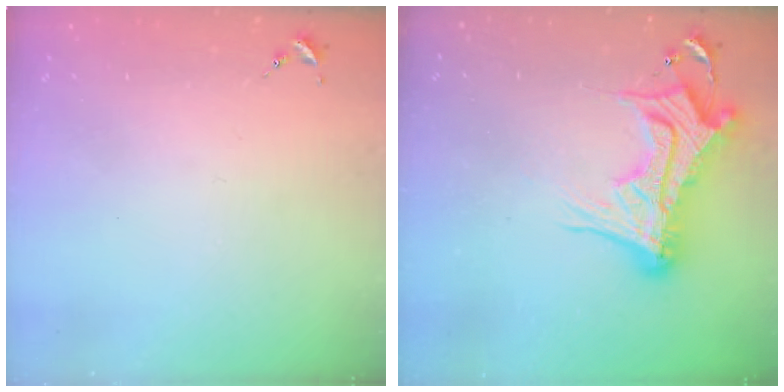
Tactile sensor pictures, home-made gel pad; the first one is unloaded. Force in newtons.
{"total": 23.8, "press": 23.7, "slide": 2.2}